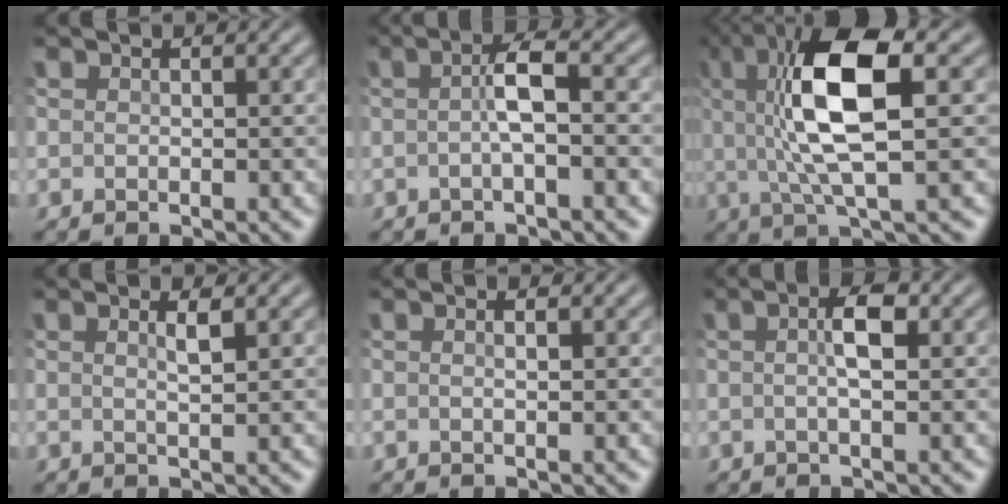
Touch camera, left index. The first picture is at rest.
{"total": 2.9, "force": [-0.2, 0.6, 2.8], "torque": [-0.059, 0.007, -0.007]}
{"total": 9.2, "force": [1.7, 2.7, 8.6], "torque": [-0.168, 0.012, 0.027]}
{"total": 1.3, "force": [0.6, -0.1, 1.1], "torque": [-0.026, 0.001, 0.015]}
{"total": 0.9, "force": [0.1, 0.3, 0.9], "torque": [-0.010, 0.000, 0.007]}
{"total": 2.8, "force": [0.4, 0.6, 2.7], "torque": [-0.055, 0.007, 0.005]}